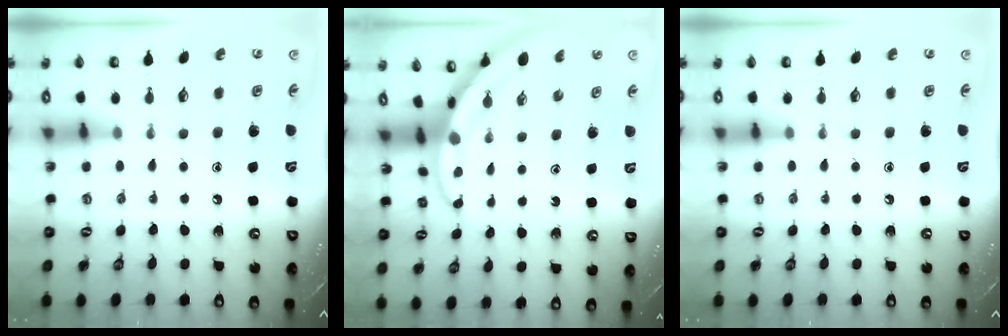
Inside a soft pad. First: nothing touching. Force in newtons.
{"total": 2.8, "press": 2.8, "slide": 0.3}
{"total": 0.0}